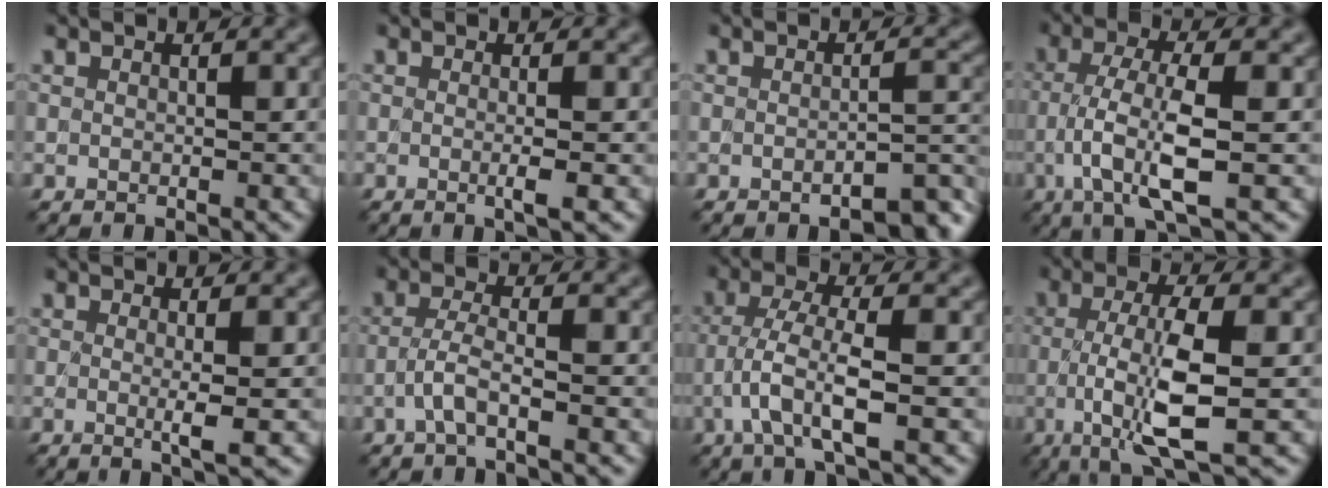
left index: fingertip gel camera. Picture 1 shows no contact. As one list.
[{"total": 2.0, "force": [-0.1, 0.6, 1.9], "torque": [-0.028, -0.007, -0.009]}, {"total": 3.4, "force": [-2.3, 0.8, 2.3], "torque": [-0.027, 0.006, -0.033]}, {"total": 5.9, "force": [-1.4, 1.5, 5.5], "torque": [-0.112, 0.006, -0.030]}, {"total": 2.3, "force": [0.0, 0.4, 2.3], "torque": [-0.040, -0.007, -0.005]}, {"total": 2.4, "force": [-1.1, 0.4, 2.1], "torque": [-0.046, 0.007, -0.030]}, {"total": 4.6, "force": [-1.4, 1.0, 4.3], "torque": [-0.092, 0.009, -0.032]}, {"total": 7.5, "force": [-1.4, 1.9, 7.1], "torque": [-0.131, 0.005, -0.031]}]